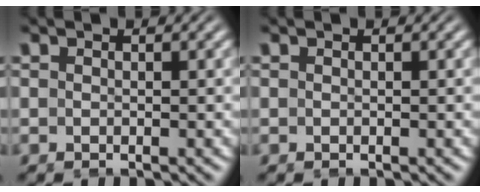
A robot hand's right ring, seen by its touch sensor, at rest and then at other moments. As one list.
[{"total": 0.0}]